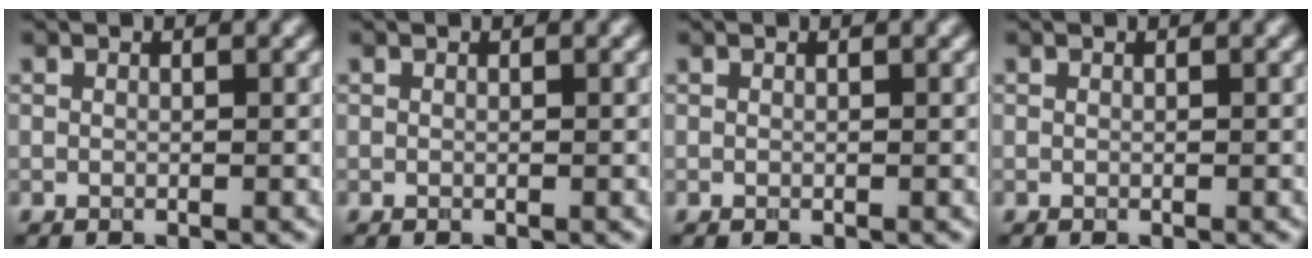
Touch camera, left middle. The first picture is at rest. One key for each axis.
{"total": 0.0}
{"total": 0.0}
{"total": 0.0}